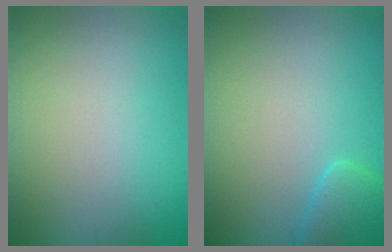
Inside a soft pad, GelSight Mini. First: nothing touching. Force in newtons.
{"total": 2.5, "press": 2.5, "slide": 0.3}